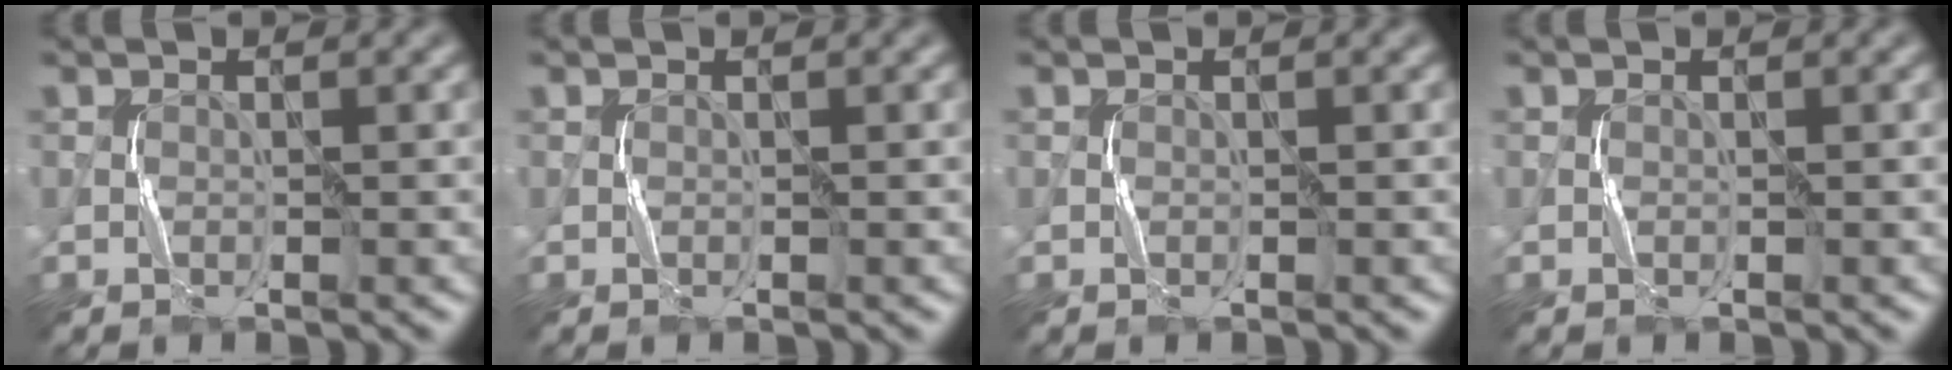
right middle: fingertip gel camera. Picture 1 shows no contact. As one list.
[{"total": 0.0}, {"total": 0.0}, {"total": 0.0}]